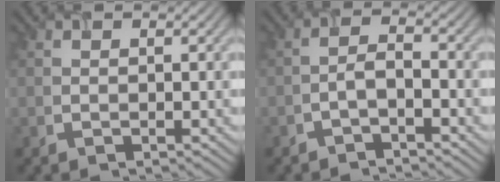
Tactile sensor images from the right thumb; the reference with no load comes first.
{"total": 2.3, "force": [-1.7, 0.6, 1.3], "torque": [-0.025, 0.003, -0.038]}